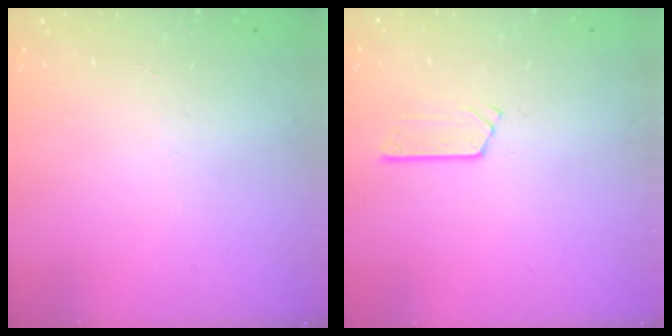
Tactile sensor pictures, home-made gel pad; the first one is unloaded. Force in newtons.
{"total": 3.8, "press": 3.7, "slide": 0.3}